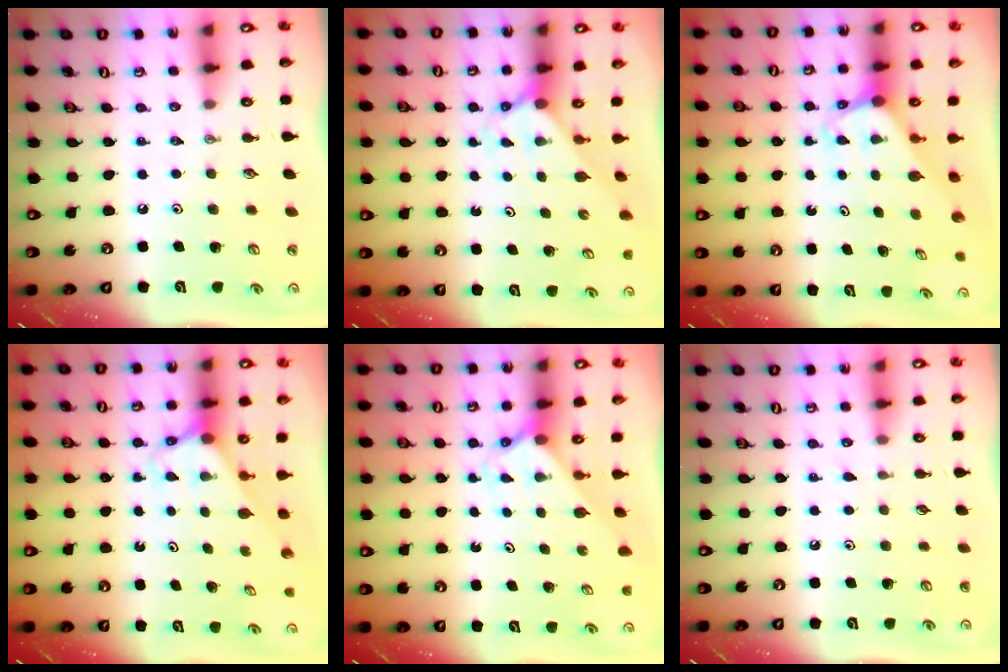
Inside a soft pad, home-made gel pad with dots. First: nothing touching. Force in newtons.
{"total": 1.9, "press": 1.9, "slide": 0.2}
{"total": 2.0, "press": 2.0, "slide": 0.1}
{"total": 2.6, "press": 2.6, "slide": 0.2}
{"total": 2.0, "press": 2.0, "slide": 0.2}
{"total": 1.4, "press": 1.4, "slide": 0.2}